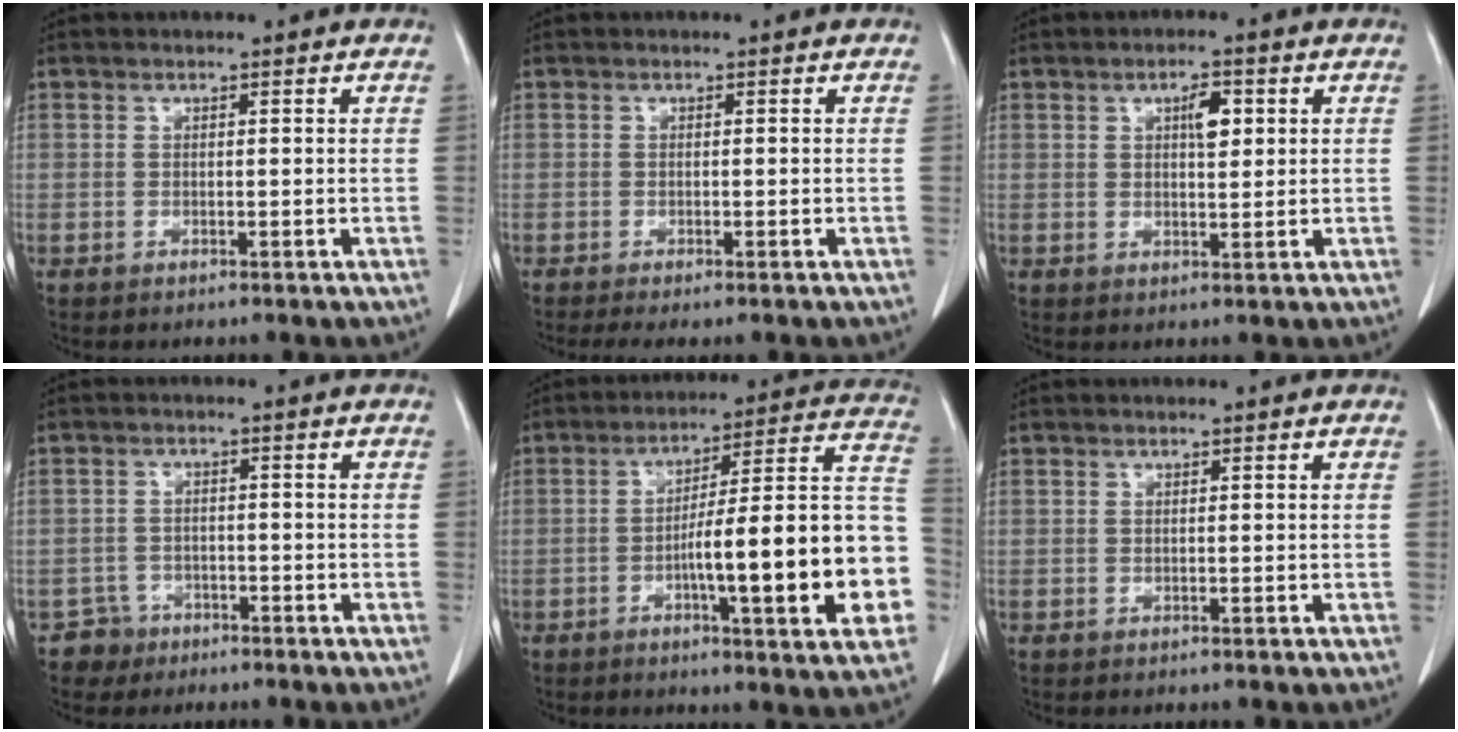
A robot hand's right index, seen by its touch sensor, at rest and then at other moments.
{"total": 2.8, "force": [-2.3, 0.3, 1.6], "torque": [-0.026, -0.008, -0.035]}
{"total": 3.5, "force": [1.1, 1.3, 3.0], "torque": [-0.049, 0.004, 0.018]}
{"total": 3.4, "force": [-2.1, 2.5, -0.7], "torque": [0.015, 0.012, -0.038]}
{"total": 21.7, "force": [-5.2, 2.1, 20.9], "torque": [-0.215, 0.024, -0.069]}
{"total": 0.0}